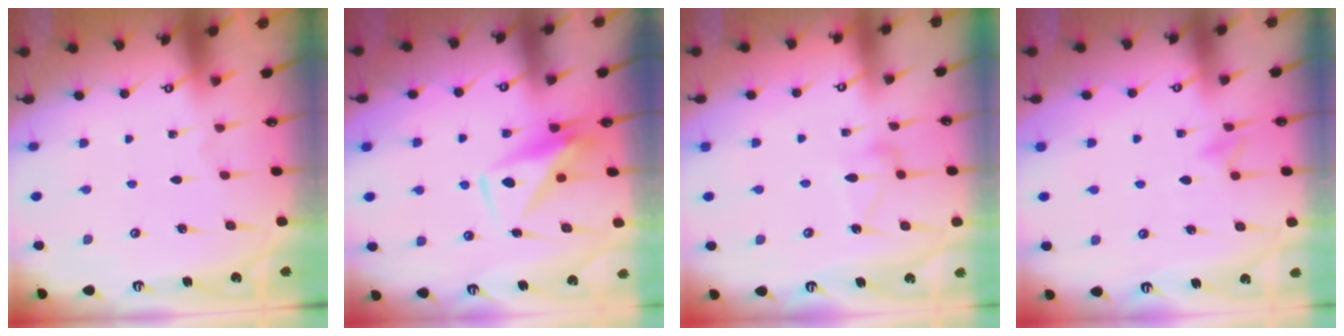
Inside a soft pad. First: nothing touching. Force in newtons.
{"total": 7.5, "press": 7.4, "slide": 0.7}
{"total": 9.7, "press": 9.7, "slide": 0.5}
{"total": 7.3, "press": 7.2, "slide": 0.7}